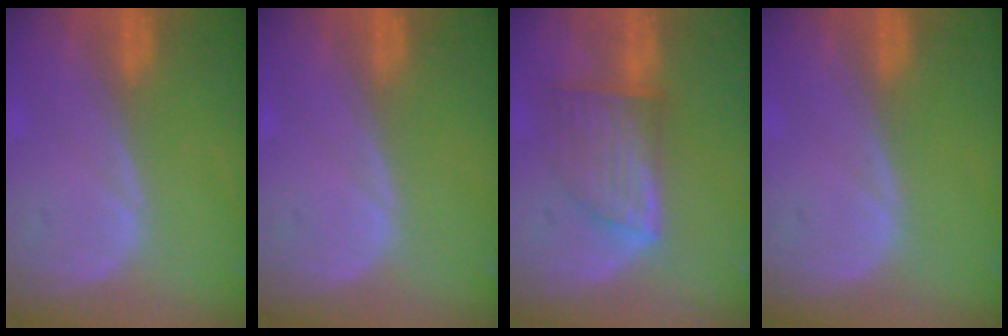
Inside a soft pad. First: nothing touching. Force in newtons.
{"total": 0.0}
{"total": 7.3, "press": 6.6, "slide": 3.2}
{"total": 0.0}